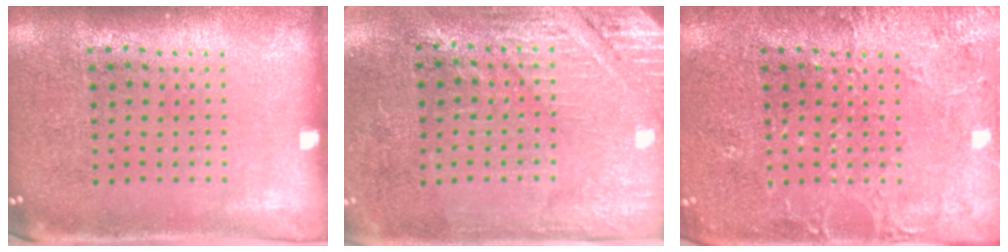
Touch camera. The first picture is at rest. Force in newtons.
{"total": 2.8, "press": 2.7, "slide": 0.8}
{"total": 3.4, "press": 3.3, "slide": 0.4}